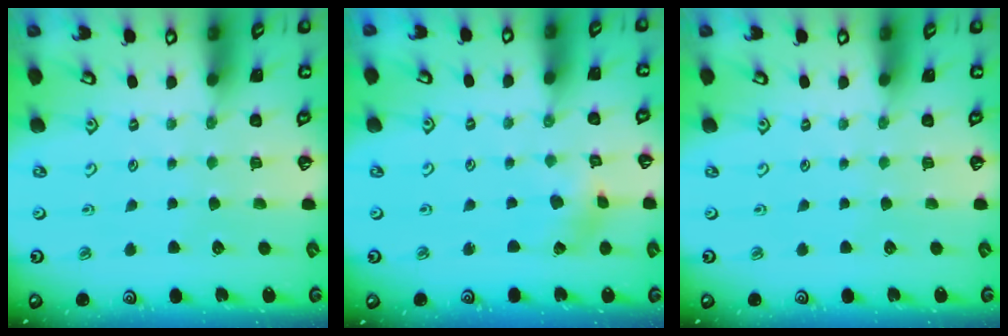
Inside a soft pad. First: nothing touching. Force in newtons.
{"total": 1.7, "press": 1.7, "slide": 0.2}
{"total": 0.0}